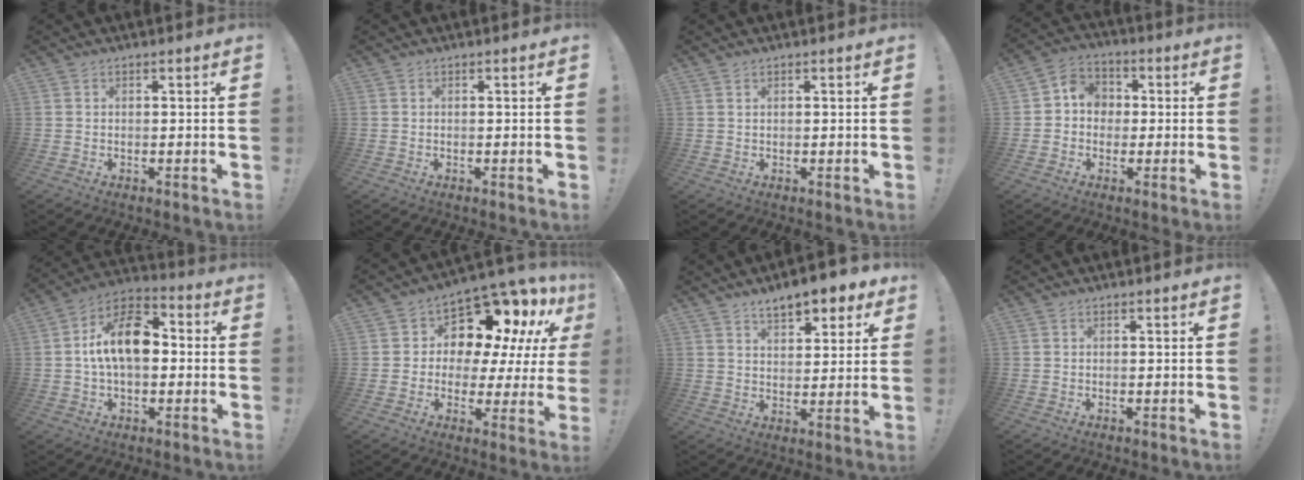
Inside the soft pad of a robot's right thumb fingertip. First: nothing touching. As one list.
[{"total": 0.0}, {"total": 0.7, "force": [0.6, 0.1, 0.4], "torque": [-0.004, -0.001, 0.010]}, {"total": 7.4, "force": [-0.6, 6.9, 2.8], "torque": [-0.038, 0.014, -0.006]}, {"total": 15.1, "force": [1.4, 8.9, 12.2], "torque": [-0.202, 0.007, 0.022]}, {"total": 12.7, "force": [7.7, 7.3, 7.0], "torque": [-0.104, -0.074, 0.132]}, {"total": 9.1, "force": [6.6, 3.5, 5.3], "torque": [-0.077, -0.039, 0.115]}, {"total": 0.0}]